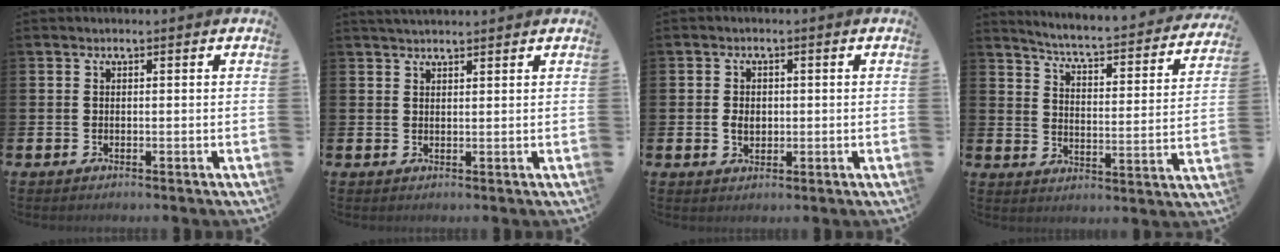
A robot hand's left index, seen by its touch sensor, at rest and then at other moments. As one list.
[{"total": 2.0, "force": [1.9, 0.3, 0.4], "torque": [-0.005, -0.005, 0.034]}, {"total": 2.4, "force": [0.0, 1.9, 1.6], "torque": [-0.011, 0.000, -0.006]}, {"total": 4.6, "force": [4.3, 0.0, 1.5], "torque": [-0.051, -0.046, 0.064]}]